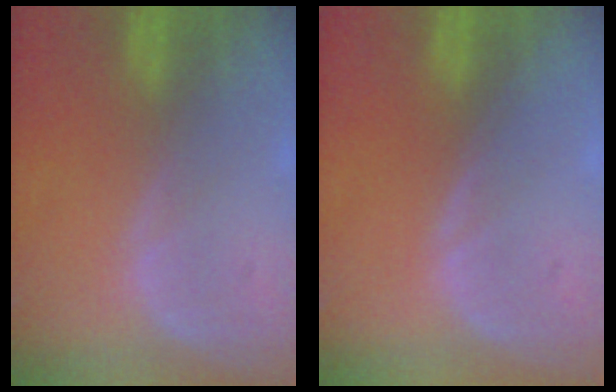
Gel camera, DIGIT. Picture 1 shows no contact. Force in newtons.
{"total": 0.0}